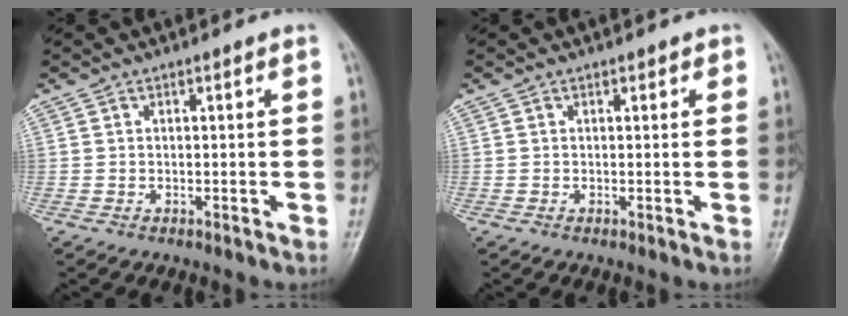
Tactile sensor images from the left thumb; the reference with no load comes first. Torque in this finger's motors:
{"motor_torque": [-0.02, 0.01, -0.18, -0.21, 0.01]}